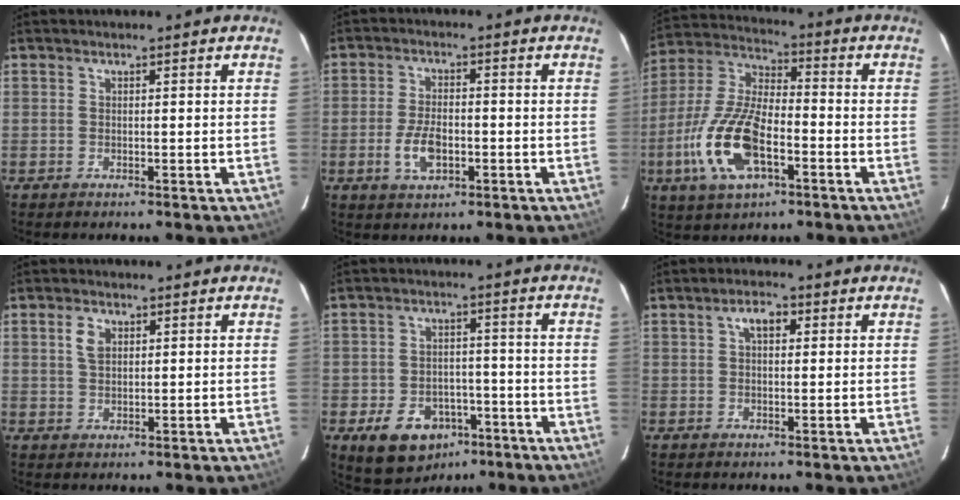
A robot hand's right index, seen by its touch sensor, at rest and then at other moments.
{"total": 6.4, "force": [-2.0, 3.4, 5.0], "torque": [-0.106, -0.003, -0.034]}
{"total": 16.6, "force": [-5.9, 7.3, 13.7], "torque": [-0.303, -0.006, -0.113]}
{"total": 3.2, "force": [1.2, 2.1, 2.1], "torque": [-0.039, 0.007, 0.024]}
{"total": 12.0, "force": [-6.6, 8.4, 5.2], "torque": [-0.120, 0.018, -0.078]}
{"total": 3.4, "force": [1.1, 1.9, 2.5], "torque": [-0.042, 0.012, 0.018]}